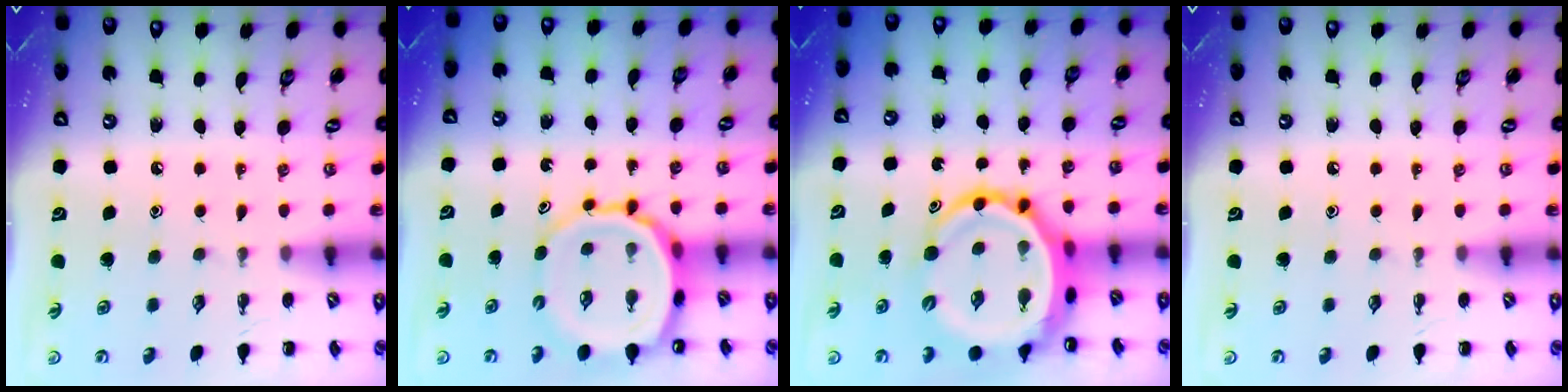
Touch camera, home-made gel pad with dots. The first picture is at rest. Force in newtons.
{"total": 11.6, "press": 11.0, "slide": 3.8}
{"total": 10.8, "press": 10.4, "slide": 2.9}
{"total": 0.0}